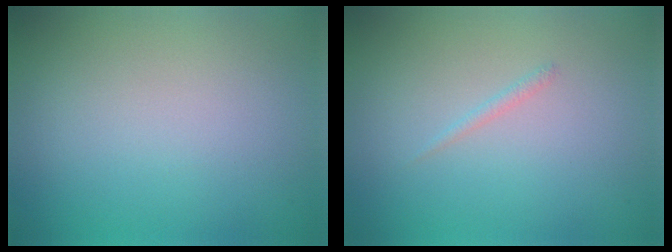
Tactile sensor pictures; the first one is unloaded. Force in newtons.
{"total": 0.6, "press": 0.6, "slide": 0.1}